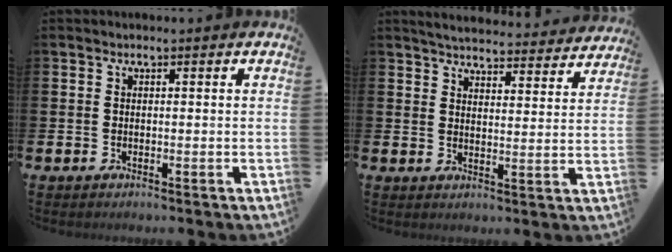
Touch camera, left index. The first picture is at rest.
{"total": 4.6, "force": [4.6, 0.6, 0.6], "torque": [-0.026, -0.037, 0.077]}